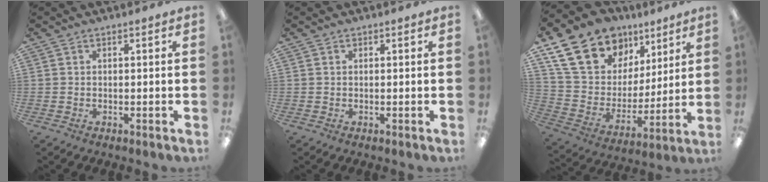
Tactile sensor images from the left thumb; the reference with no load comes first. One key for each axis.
{"total": 0.0}
{"total": 21.3, "fx": 12.5, "fy": 14.5, "fz": 9.2, "tx": -0.162, "ty": -0.054, "tz": 0.238}